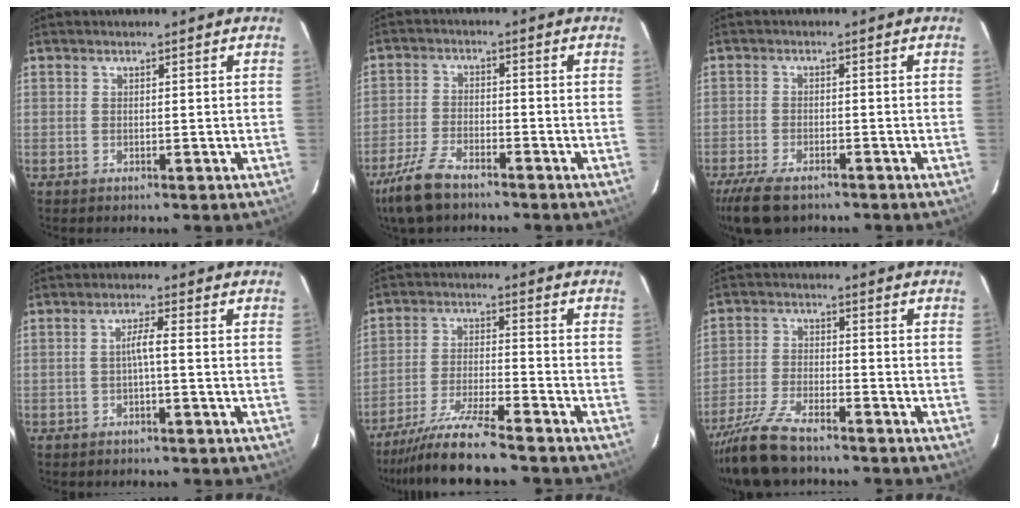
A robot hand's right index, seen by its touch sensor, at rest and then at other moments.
{"total": 6.9, "force": [-5.3, 2.1, 3.8], "torque": [-0.091, -0.011, -0.100]}
{"total": 8.4, "force": [-6.4, 3.2, 4.5], "torque": [-0.081, -0.010, -0.101]}
{"total": 2.6, "force": [-0.4, 0.0, 2.6], "torque": [-0.046, 0.006, -0.007]}
{"total": 10.3, "force": [-8.9, -0.5, 5.0], "torque": [-0.087, -0.019, -0.159]}
{"total": 8.7, "force": [-7.5, 1.6, 4.1], "torque": [-0.083, -0.021, -0.135]}